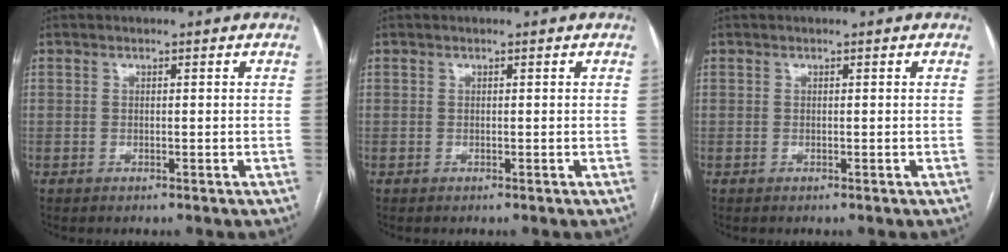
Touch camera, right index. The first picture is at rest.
{"total": 0.0}
{"total": 0.0}